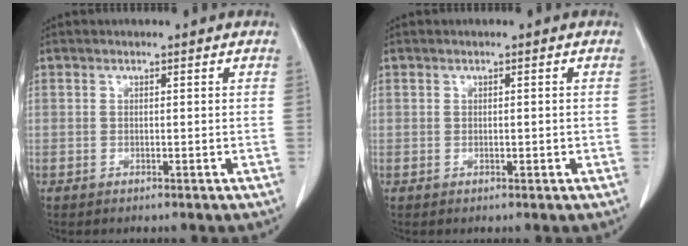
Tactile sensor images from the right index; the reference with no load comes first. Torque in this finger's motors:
{"motor_torque": [-0.14, 0.24, 0.00, 0.00]}